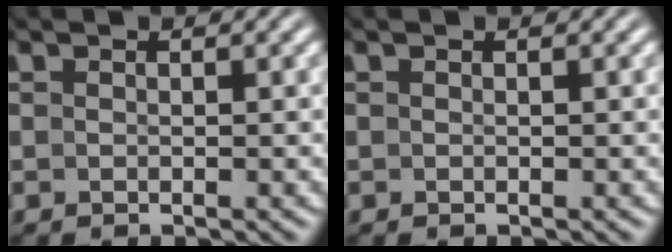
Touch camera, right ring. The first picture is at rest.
{"total": 0.0}